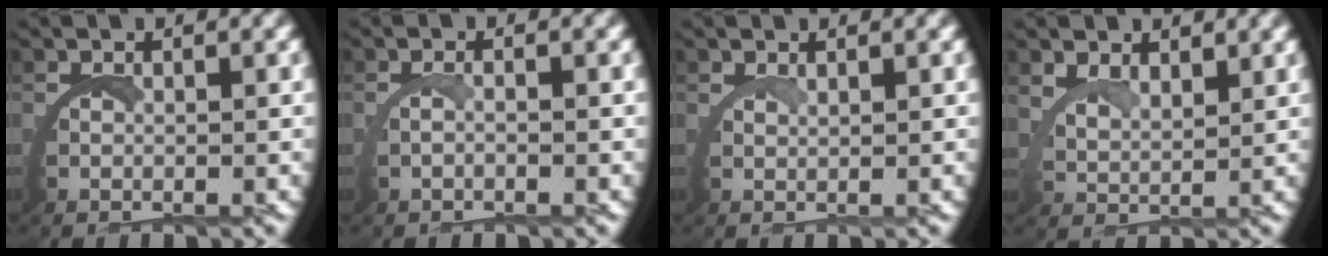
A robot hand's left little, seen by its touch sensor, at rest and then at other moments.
{"total": 1.1, "force": [-0.7, -0.2, 0.8], "torque": [-0.025, -0.004, -0.007]}
{"total": 1.5, "force": [1.1, -1.0, -0.1], "torque": [-0.001, 0.002, 0.021]}
{"total": 2.7, "force": [2.6, 0.1, 0.7], "torque": [-0.026, -0.008, 0.052]}